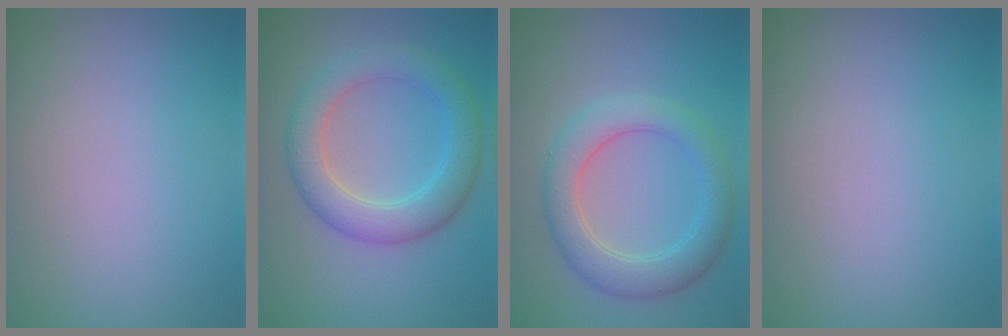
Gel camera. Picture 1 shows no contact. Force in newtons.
{"total": 4.9, "press": 4.9, "slide": 0.1}
{"total": 4.2, "press": 4.2, "slide": 0.2}
{"total": 0.0}